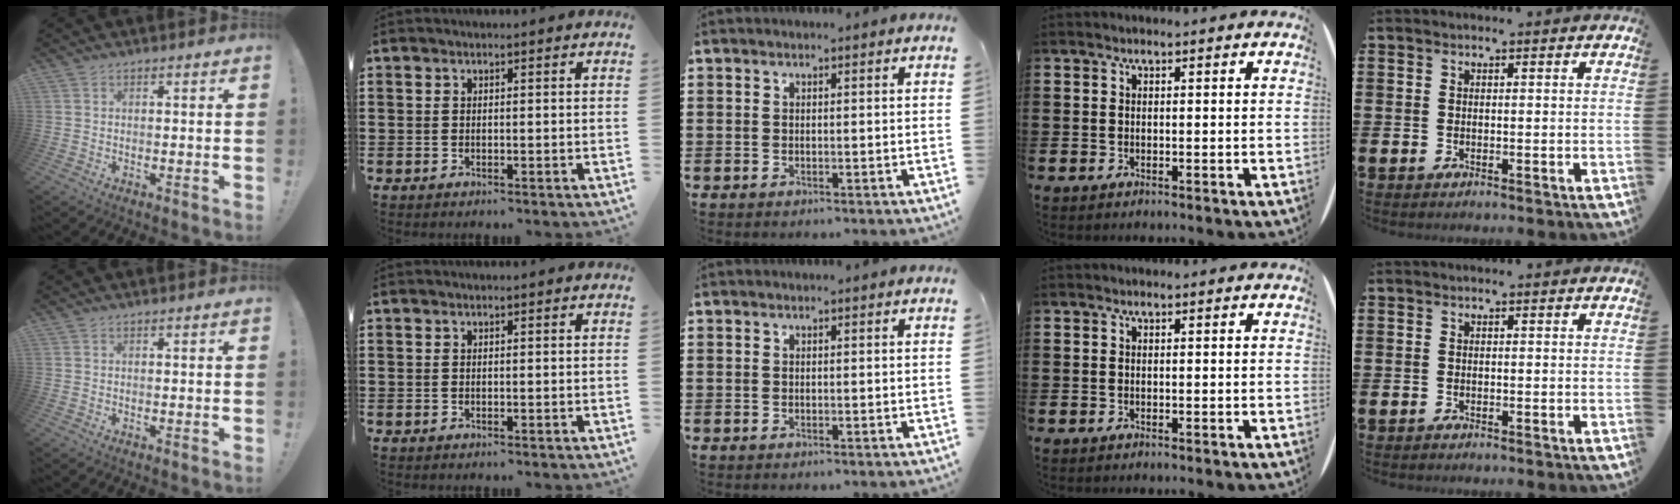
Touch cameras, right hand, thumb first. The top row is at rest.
{}